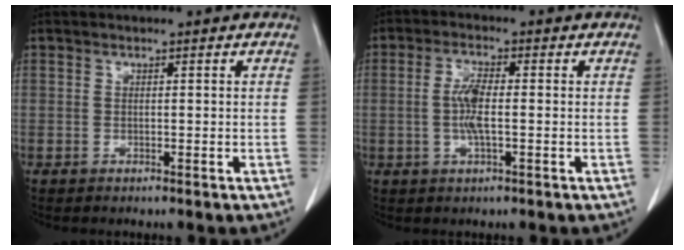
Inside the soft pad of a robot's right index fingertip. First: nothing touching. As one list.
[{"total": 4.7, "force": [-0.3, 0.8, 4.6], "torque": [-0.100, -0.001, -0.008]}]